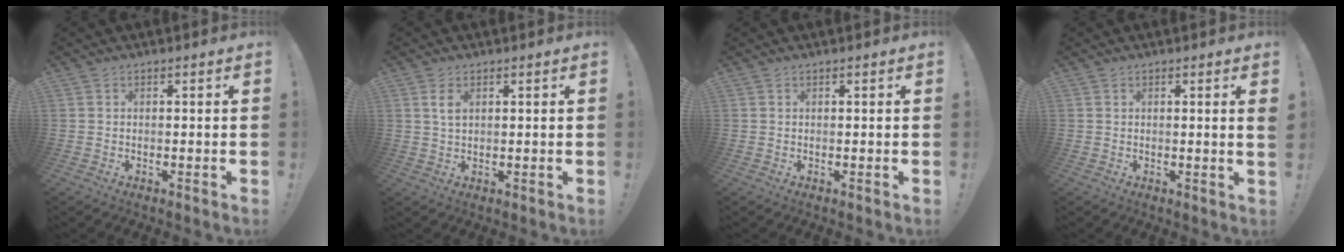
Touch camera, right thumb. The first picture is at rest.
{"total": 3.0, "force": [1.2, 1.5, 2.3], "torque": [-0.036, -0.003, 0.018]}
{"total": 0.0}
{"total": 1.2, "force": [0.4, -0.4, 1.1], "torque": [-0.010, -0.005, 0.004]}